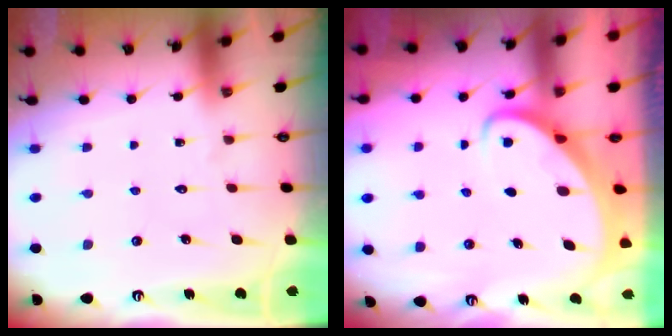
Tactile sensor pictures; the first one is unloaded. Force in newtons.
{"total": 3.2, "press": 3.1, "slide": 0.4}